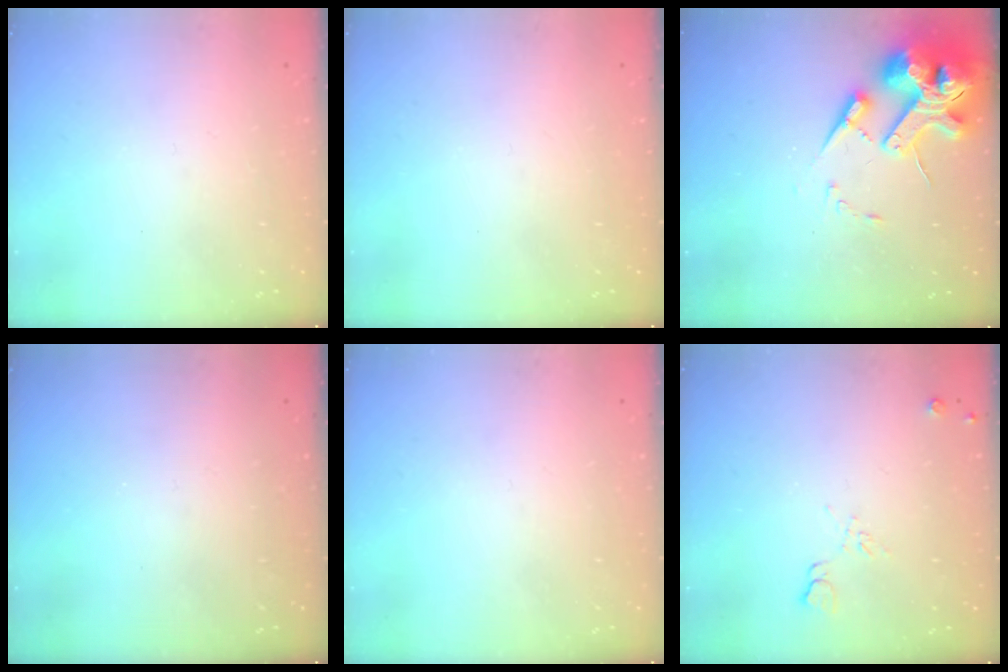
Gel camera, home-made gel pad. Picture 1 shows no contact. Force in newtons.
{"total": 0.0}
{"total": 17.8, "press": 17.6, "slide": 2.6}
{"total": 0.0}
{"total": 0.0}
{"total": 7.1, "press": 7.1, "slide": 0.9}